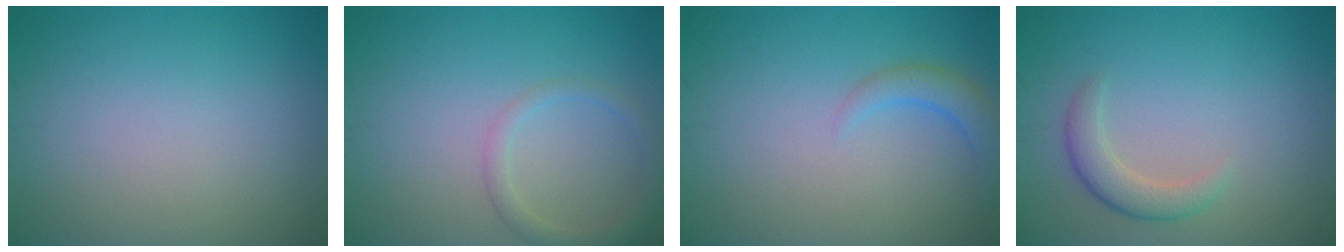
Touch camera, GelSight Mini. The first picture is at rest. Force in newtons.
{"total": 2.1, "press": 2.1, "slide": 0.1}
{"total": 2.3, "press": 2.3, "slide": 0.3}
{"total": 2.5, "press": 2.5, "slide": 0.1}